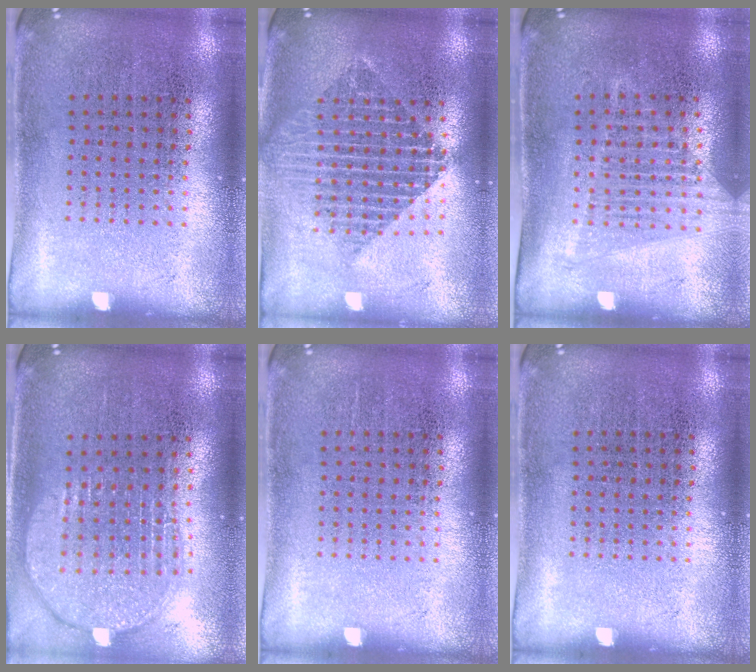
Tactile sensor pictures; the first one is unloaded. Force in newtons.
{"total": 2.1, "press": 1.7, "slide": 1.2}
{"total": 1.5, "press": 1.4, "slide": 0.5}
{"total": 2.0, "press": 1.6, "slide": 1.1}
{"total": 0.0}
{"total": 0.0}